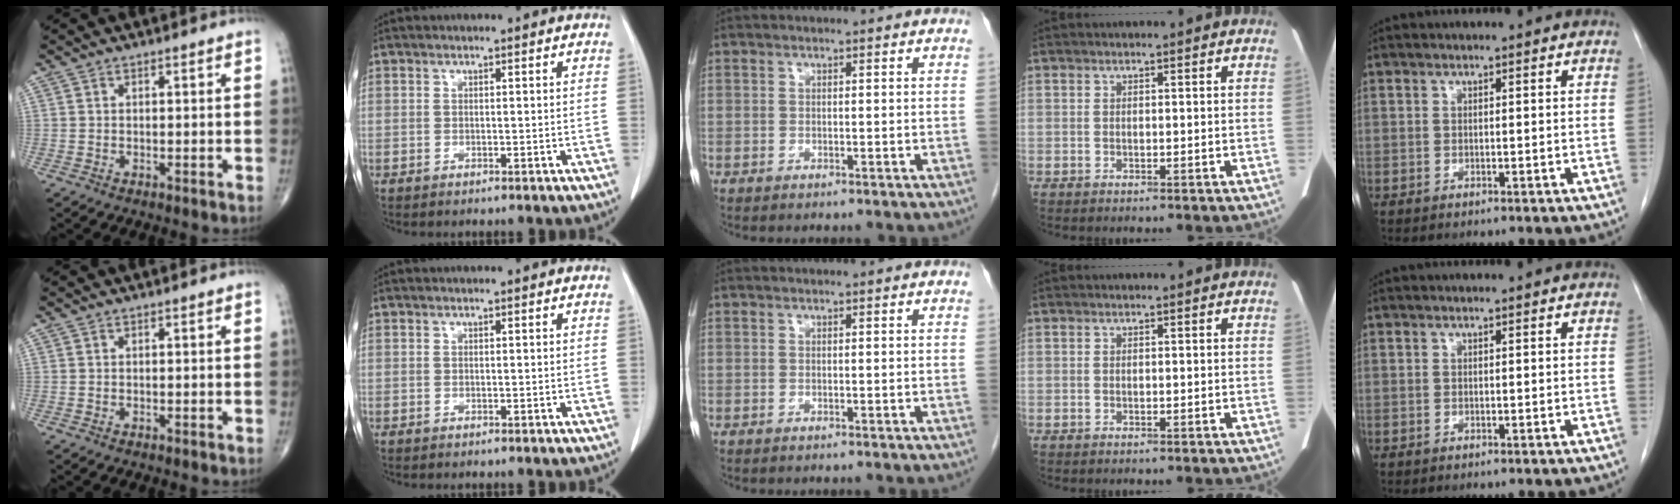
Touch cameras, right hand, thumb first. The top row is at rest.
{}